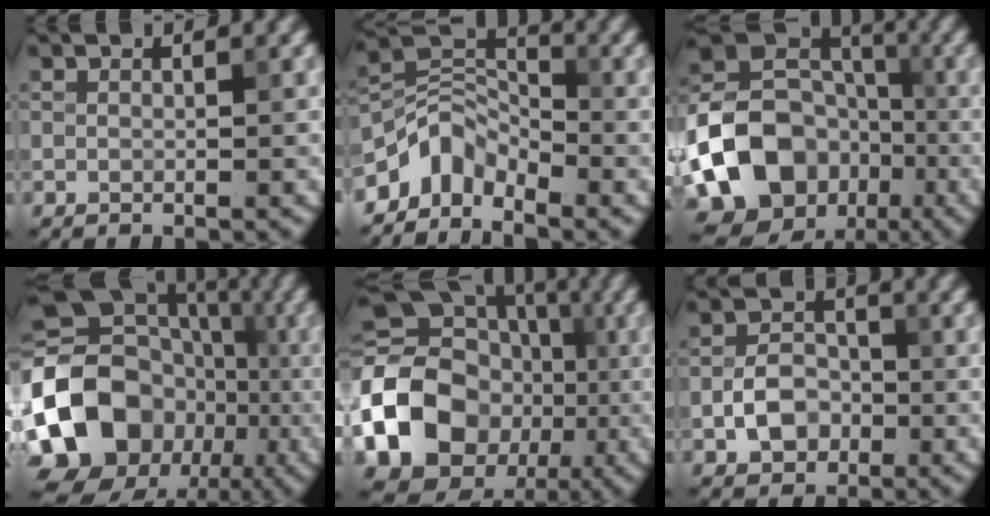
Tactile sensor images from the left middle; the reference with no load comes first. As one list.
[{"total": 4.0, "force": [-3.1, 2.2, 1.3], "torque": [-0.017, 0.007, -0.069]}, {"total": 16.8, "force": [-6.2, 13.4, 8.0], "torque": [-0.172, -0.022, -0.121]}, {"total": 15.2, "force": [-4.2, 12.3, 7.9], "torque": [-0.159, 0.006, -0.084]}, {"total": 18.1, "force": [-4.0, 15.3, 8.9], "torque": [-0.164, -0.016, -0.094]}, {"total": 3.7, "force": [-1.3, 2.7, 2.1], "torque": [-0.033, 0.005, -0.026]}]